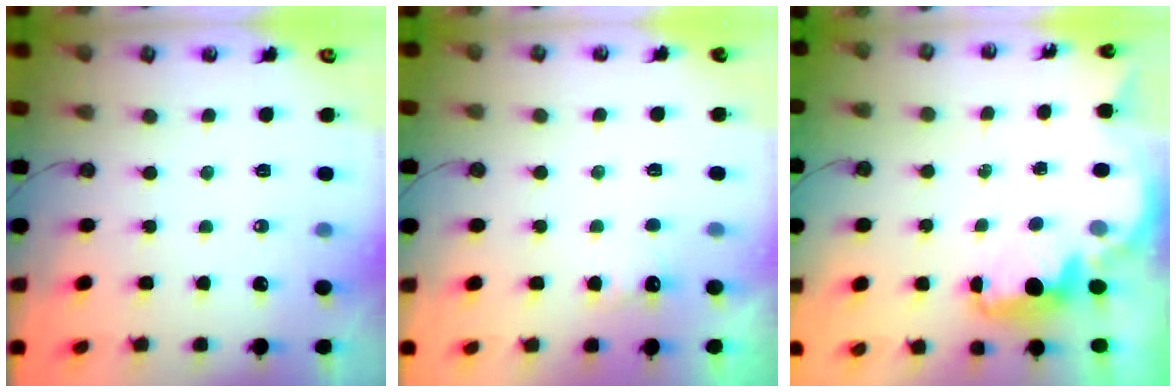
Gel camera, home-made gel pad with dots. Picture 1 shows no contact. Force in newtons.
{"total": 2.8, "press": 2.7, "slide": 0.9}
{"total": 2.5, "press": 2.4, "slide": 0.8}